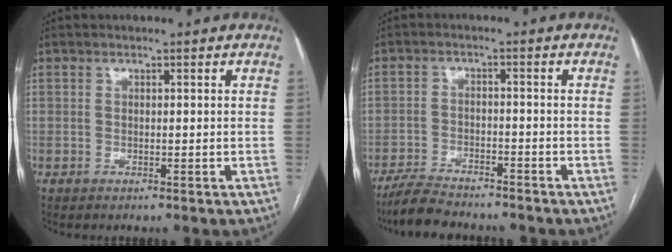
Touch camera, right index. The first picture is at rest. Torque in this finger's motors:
{"motor_torque": [0.15, -0.36, 0.15, 0.01]}